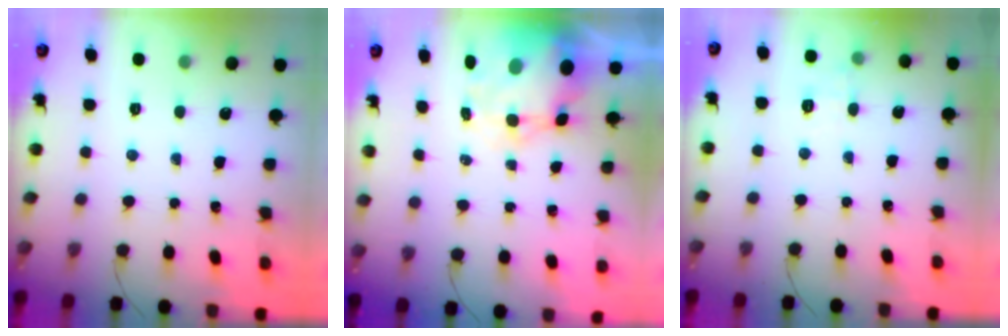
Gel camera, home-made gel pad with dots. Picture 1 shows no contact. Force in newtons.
{"total": 9.4, "press": 9.1, "slide": 2.3}
{"total": 6.7, "press": 6.5, "slide": 1.6}